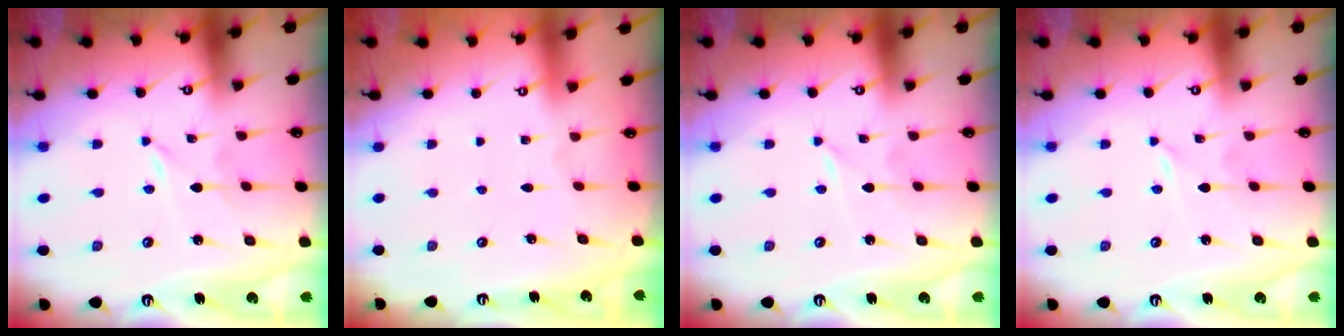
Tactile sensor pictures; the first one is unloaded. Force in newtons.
{"total": 0.0}
{"total": 0.0}
{"total": 0.0}